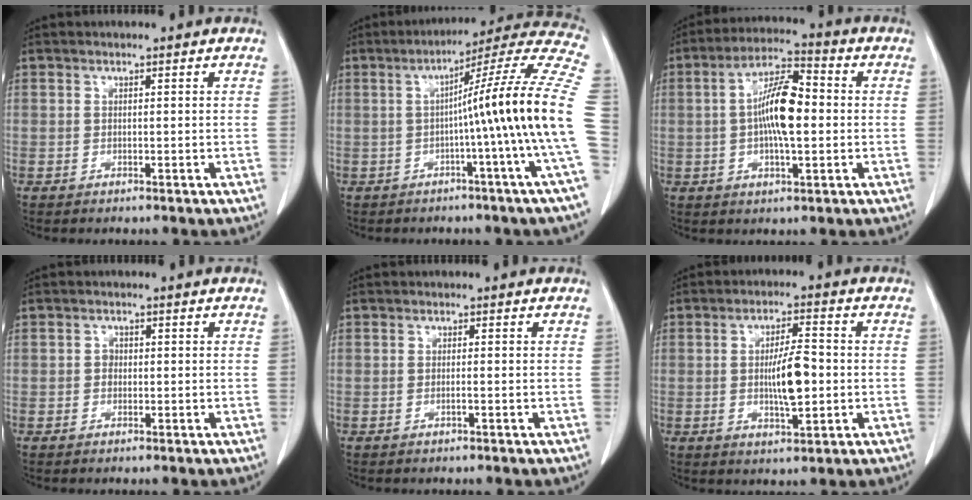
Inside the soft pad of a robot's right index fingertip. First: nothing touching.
{"total": 17.3, "force": [-2.0, -2.8, 17.0], "torque": [-0.211, 0.019, -0.044]}
{"total": 10.2, "force": [0.1, 2.7, 9.9], "torque": [-0.185, 0.014, -0.006]}
{"total": 1.1, "force": [-0.1, 1.0, 0.5], "torque": [-0.006, 0.004, -0.003]}
{"total": 0.6, "force": [-0.3, -0.1, 0.6], "torque": [-0.012, 0.001, -0.005]}
{"total": 7.1, "force": [-0.6, 1.5, 6.9], "torque": [-0.125, 0.000, -0.011]}